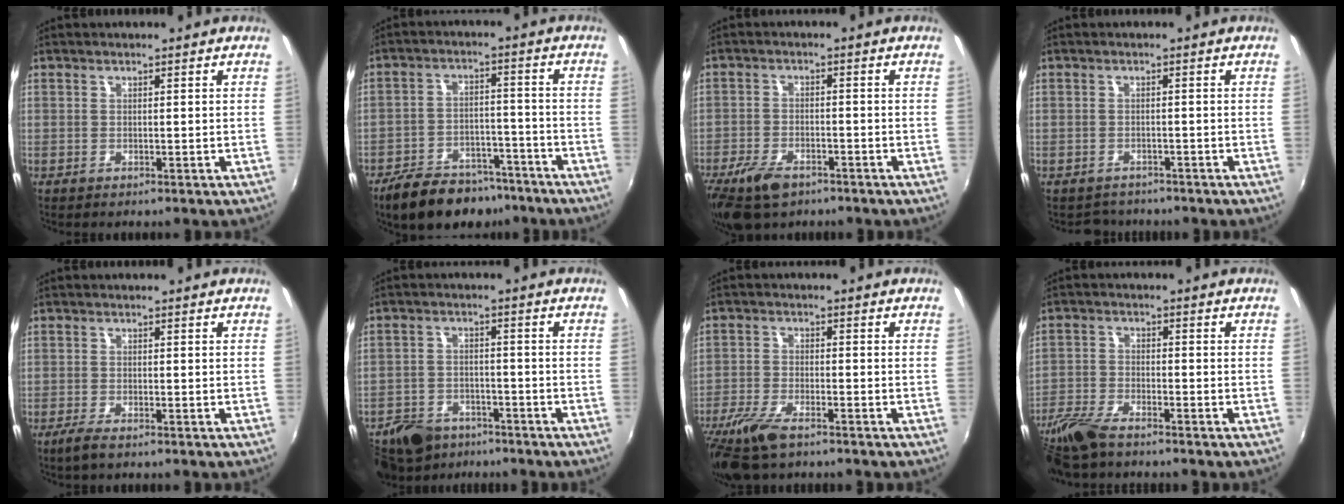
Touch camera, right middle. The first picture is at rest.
{"total": 14.6, "force": [-11.3, 7.0, 6.1], "torque": [-0.135, 0.008, -0.162]}
{"total": 9.1, "force": [-6.2, 4.4, 5.0], "torque": [-0.128, -0.019, -0.114]}
{"total": 3.1, "force": [-2.7, 1.5, -0.1], "torque": [-0.008, 0.004, -0.043]}
{"total": 2.7, "force": [-2.0, 0.5, 1.7], "torque": [-0.045, -0.008, -0.039]}
{"total": 11.4, "force": [-8.3, 6.6, 4.2], "torque": [-0.118, -0.003, -0.135]}
{"total": 9.9, "force": [-7.2, 3.0, 6.1], "torque": [-0.148, -0.032, -0.141]}
{"total": 9.2, "force": [-7.6, 2.2, 4.6], "torque": [-0.119, -0.023, -0.155]}